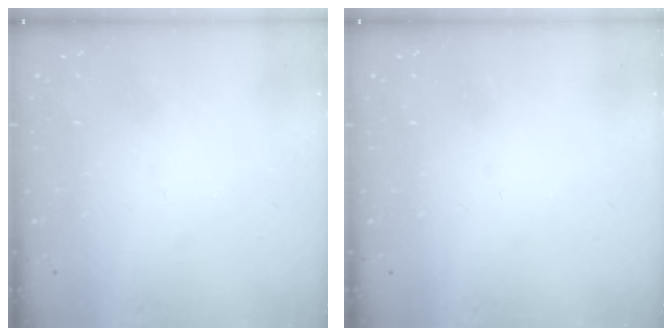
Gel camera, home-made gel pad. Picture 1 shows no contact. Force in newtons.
{"total": 0.0}